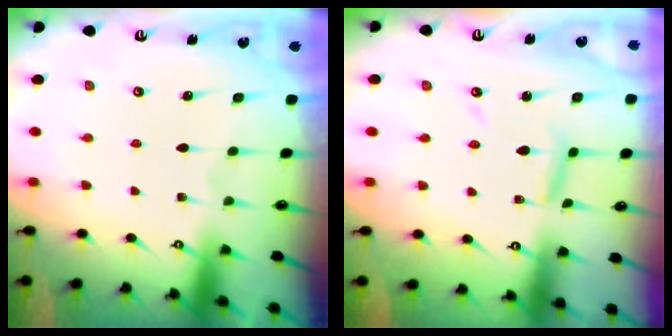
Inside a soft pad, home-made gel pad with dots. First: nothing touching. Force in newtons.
{"total": 7.2, "press": 7.2, "slide": 0.5}